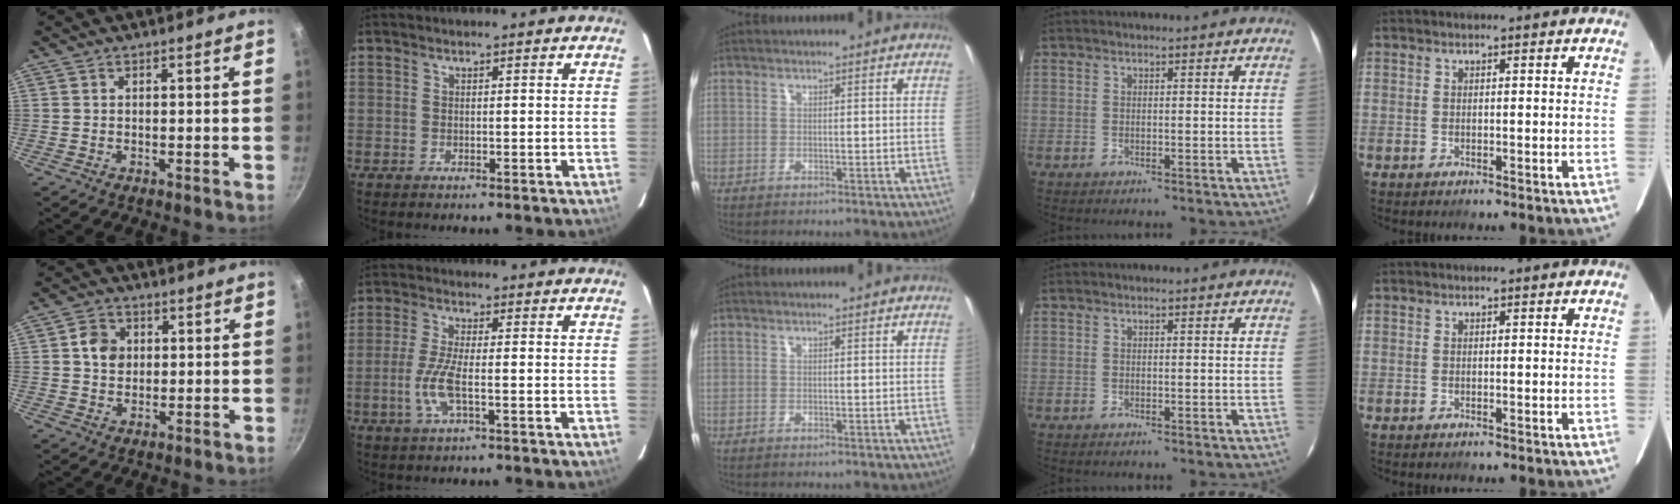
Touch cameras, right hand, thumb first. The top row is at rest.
{"thumb": {"total": 5.1, "force": [0.9, 4.3, 2.6], "torque": [-0.025, 0.007, 0.010]}, "index": {"total": 6.1, "force": [-1.9, 1.0, 5.7], "torque": [-0.124, -0.006, -0.038]}}